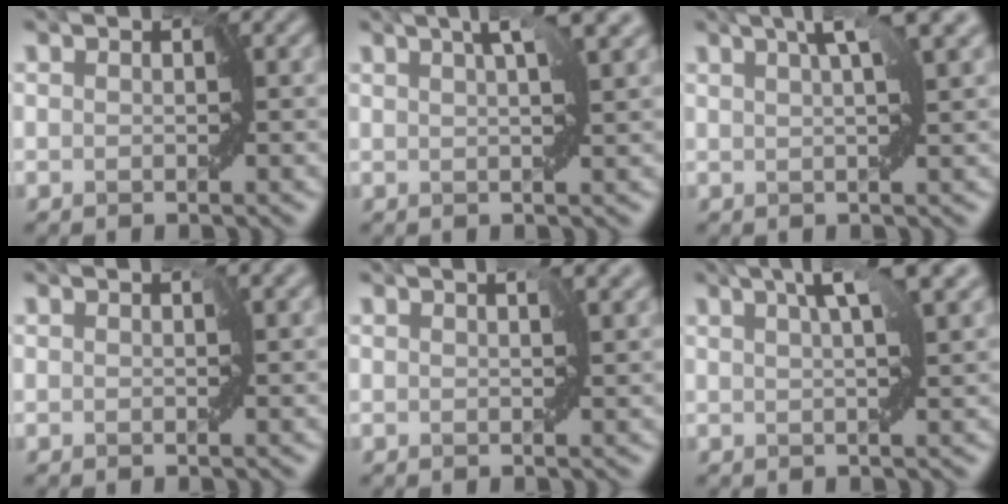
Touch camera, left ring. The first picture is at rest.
{"total": 4.1, "force": [2.2, 0.3, 3.4], "torque": [-0.056, 0.008, 0.038]}
{"total": 4.5, "force": [2.4, 0.1, 3.8], "torque": [-0.062, 0.009, 0.041]}
{"total": 1.1, "force": [0.5, 0.3, 0.9], "torque": [-0.011, 0.005, 0.005]}
{"total": 2.4, "force": [1.1, 0.9, 1.9], "torque": [-0.024, 0.005, 0.017]}
{"total": 5.3, "force": [2.7, 0.5, 4.4], "torque": [-0.067, 0.013, 0.045]}